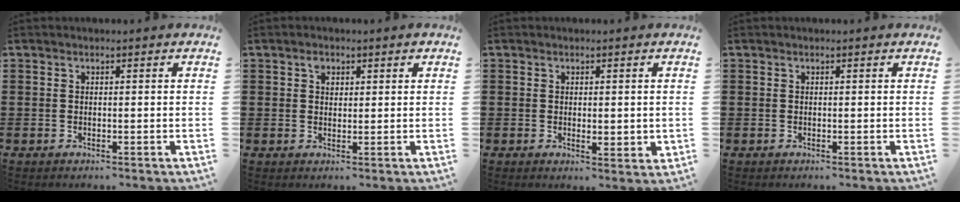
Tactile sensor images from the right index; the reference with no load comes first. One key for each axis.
{"total": 1.7, "fx": 0.8, "fy": 1.1, "fz": 0.9, "tx": -0.013, "ty": 0.003, "tz": 0.013}
{"total": 1.6, "fx": 0.1, "fy": 0.7, "fz": 1.5, "tx": -0.028, "ty": 0.005, "tz": 0.000}
{"total": 0.0}